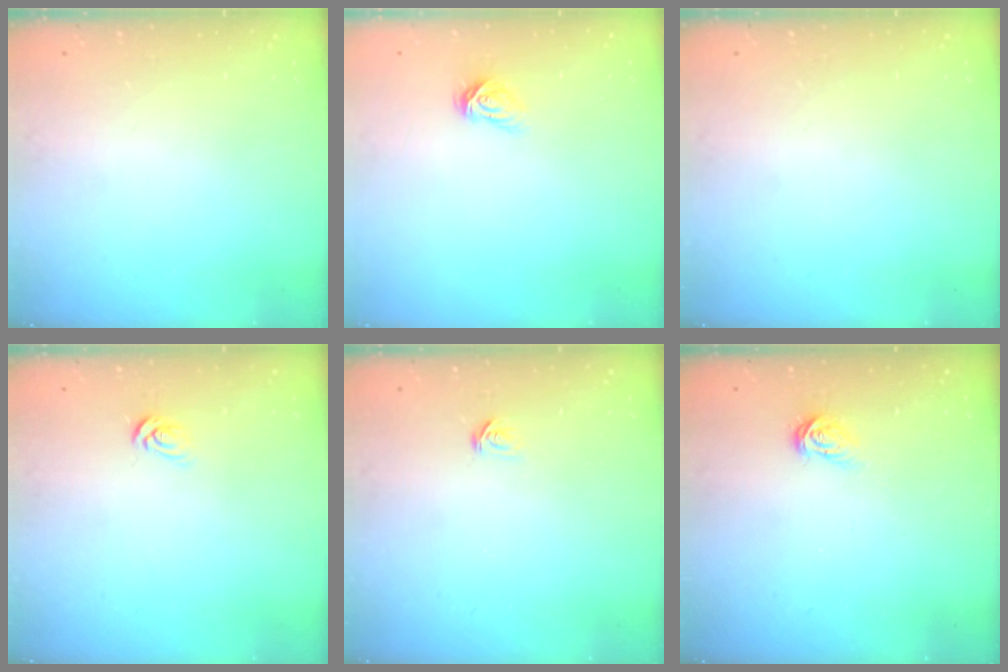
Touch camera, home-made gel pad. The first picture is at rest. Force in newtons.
{"total": 3.8, "press": 3.8, "slide": 0.4}
{"total": 0.0}
{"total": 3.7, "press": 3.7, "slide": 0.4}
{"total": 2.1, "press": 2.1, "slide": 0.2}
{"total": 3.3, "press": 3.3, "slide": 0.1}